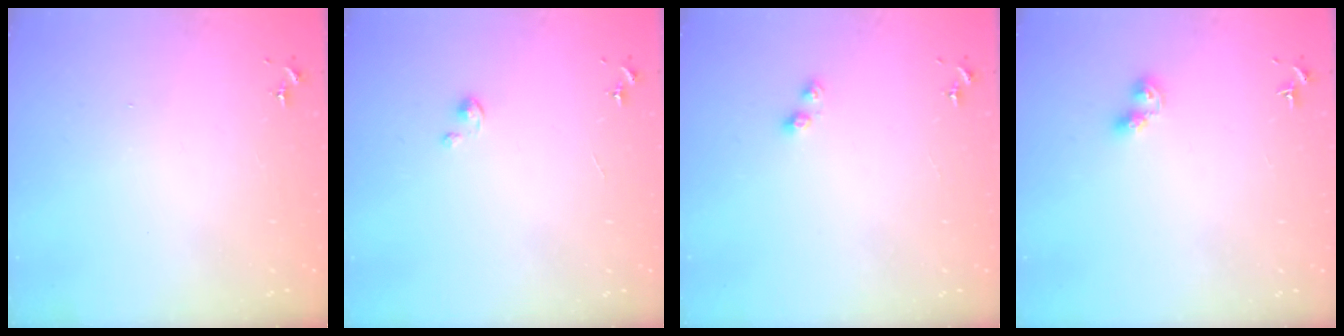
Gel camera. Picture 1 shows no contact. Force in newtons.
{"total": 1.1, "press": 1.1, "slide": 0.3}
{"total": 3.6, "press": 3.6, "slide": 0.3}
{"total": 5.9, "press": 5.8, "slide": 0.7}